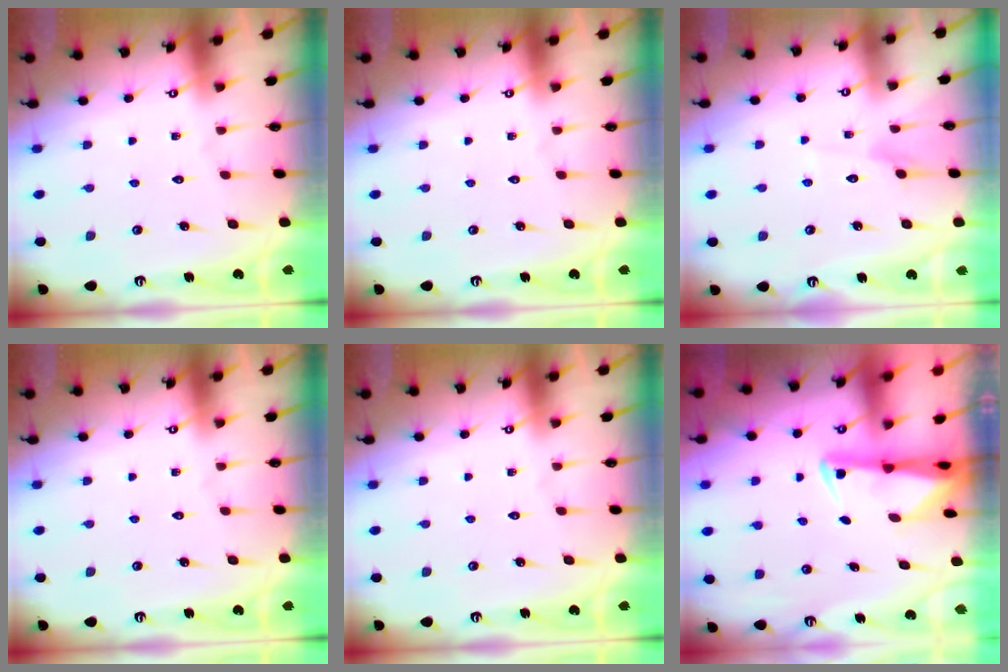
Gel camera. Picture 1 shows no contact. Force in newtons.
{"total": 0.0}
{"total": 2.7, "press": 2.7, "slide": 0.3}
{"total": 0.0}
{"total": 0.0}
{"total": 2.4, "press": 2.3, "slide": 0.4}